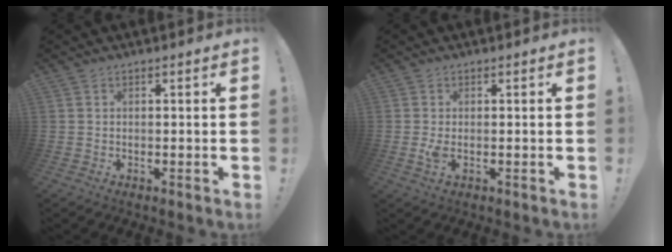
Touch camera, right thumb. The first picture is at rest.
{"total": 2.3, "force": [-0.4, 0.9, 2.0], "torque": [-0.034, 0.002, -0.005]}